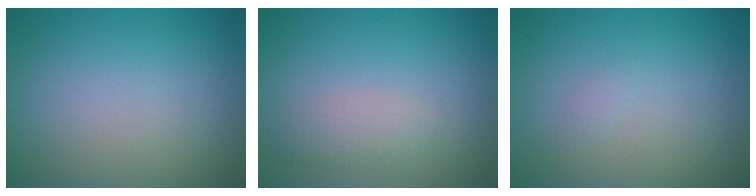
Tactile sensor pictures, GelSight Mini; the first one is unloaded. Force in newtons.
{"total": 1.8, "press": 1.8, "slide": 0.0}
{"total": 0.5, "press": 0.5, "slide": 0.0}